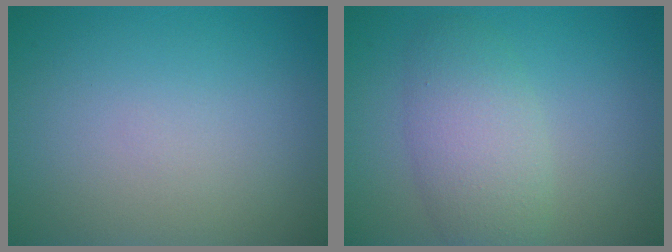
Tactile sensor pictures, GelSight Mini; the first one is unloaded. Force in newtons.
{"total": 4.3, "press": 4.3, "slide": 0.1}